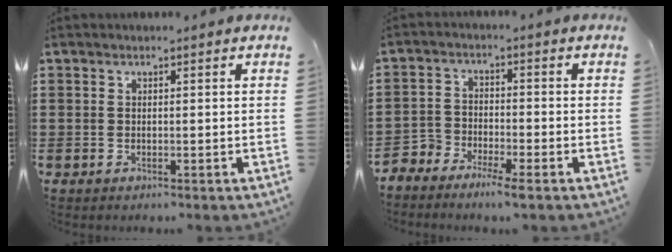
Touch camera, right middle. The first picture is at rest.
{"total": 3.8, "force": [-3.7, 0.4, 0.5], "torque": [-0.028, 0.000, -0.082]}